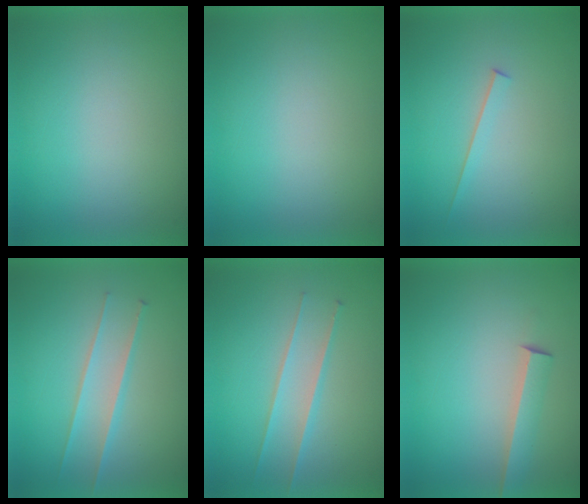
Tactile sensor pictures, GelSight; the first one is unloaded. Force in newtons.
{"total": 0.0}
{"total": 1.5}
{"total": 2.0}
{"total": 2.3}
{"total": 2.5}